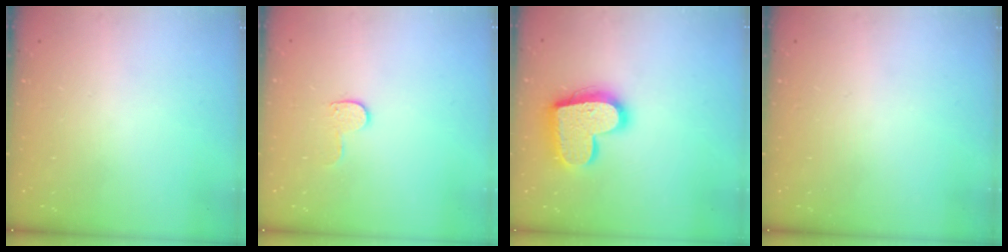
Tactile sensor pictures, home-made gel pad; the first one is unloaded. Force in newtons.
{"total": 6.9, "press": 6.9, "slide": 0.5}
{"total": 18.0, "press": 18.0, "slide": 1.1}
{"total": 0.0}